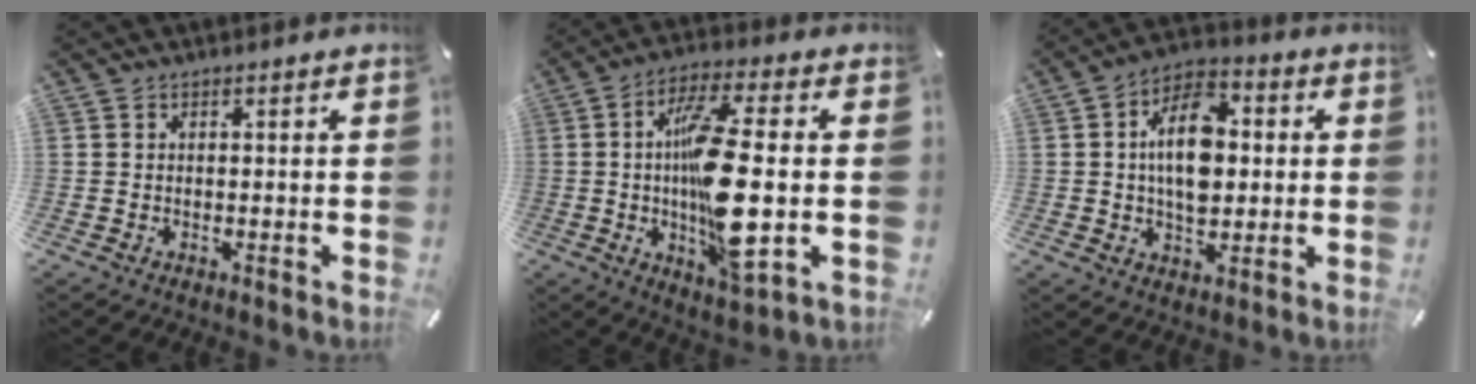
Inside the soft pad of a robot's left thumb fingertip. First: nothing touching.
{"total": 18.0, "force": [-0.4, 5.6, 17.1], "torque": [-0.312, -0.018, -0.014]}
{"total": 12.7, "force": [0.8, 8.3, 9.5], "torque": [-0.165, 0.005, 0.013]}